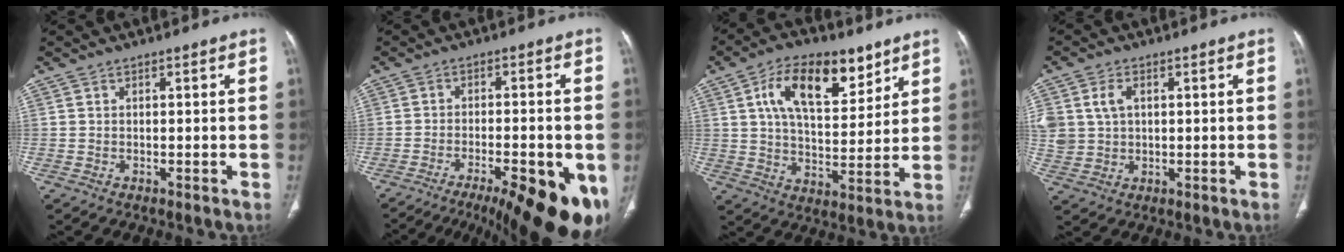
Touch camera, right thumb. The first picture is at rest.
{"total": 20.2, "force": [-10.5, 6.0, 16.2], "torque": [-0.179, 0.007, -0.144]}
{"total": 16.0, "force": [8.0, 8.1, 11.3], "torque": [-0.151, -0.026, 0.139]}
{"total": 7.9, "force": [2.0, 5.9, 4.9], "torque": [-0.111, 0.002, 0.049]}